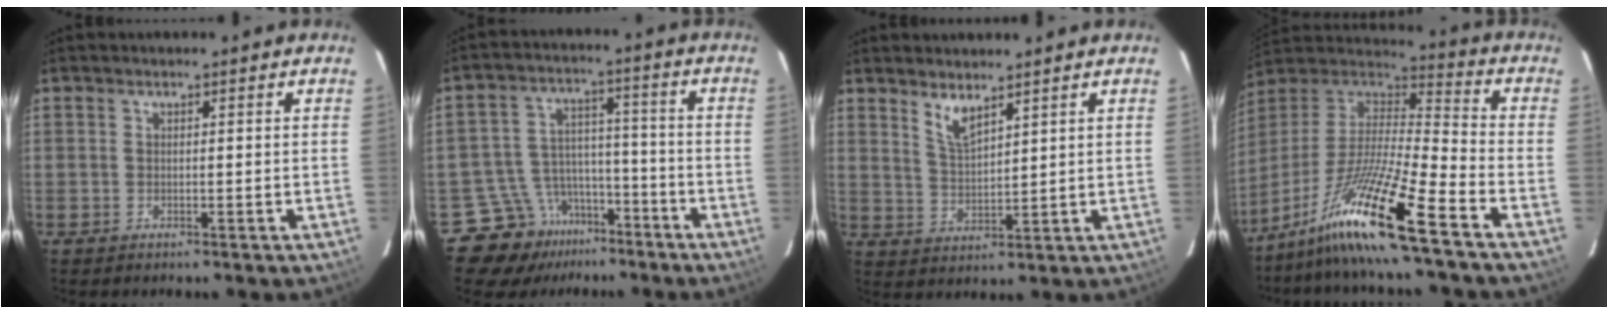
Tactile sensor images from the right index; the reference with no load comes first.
{"total": 10.3, "force": [-8.0, 6.4, 0.7], "torque": [-0.029, 0.045, -0.127]}
{"total": 4.7, "force": [3.5, 1.2, 2.8], "torque": [-0.054, -0.004, 0.070]}
{"total": 17.9, "force": [-12.0, 0.3, 13.2], "torque": [-0.253, -0.019, -0.231]}